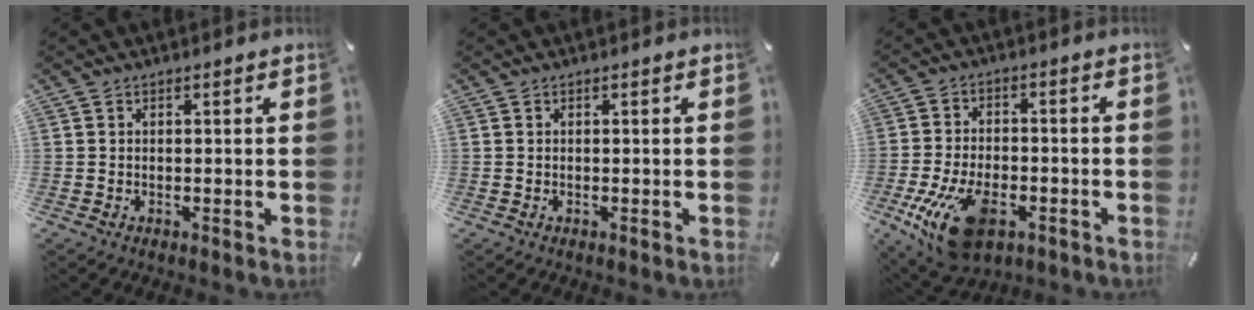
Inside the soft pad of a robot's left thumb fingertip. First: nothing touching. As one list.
[{"total": 0.0}, {"total": 14.8, "force": [-6.3, 8.1, 10.6], "torque": [-0.206, 0.018, -0.104]}]